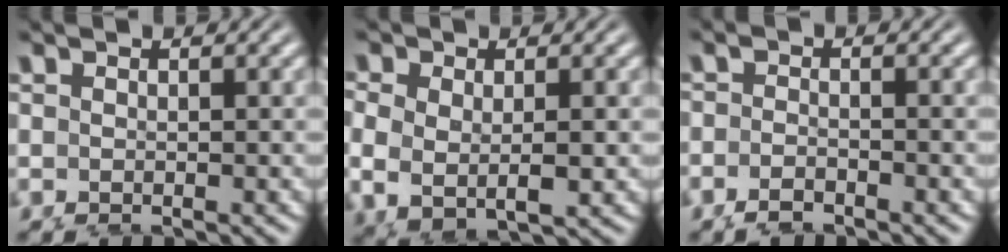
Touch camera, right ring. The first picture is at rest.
{"total": 3.8, "force": [0.6, 2.6, 2.7], "torque": [-0.071, -0.021, 0.025]}
{"total": 1.0, "force": [-1.0, -0.1, 0.2], "torque": [0.000, 0.000, -0.016]}